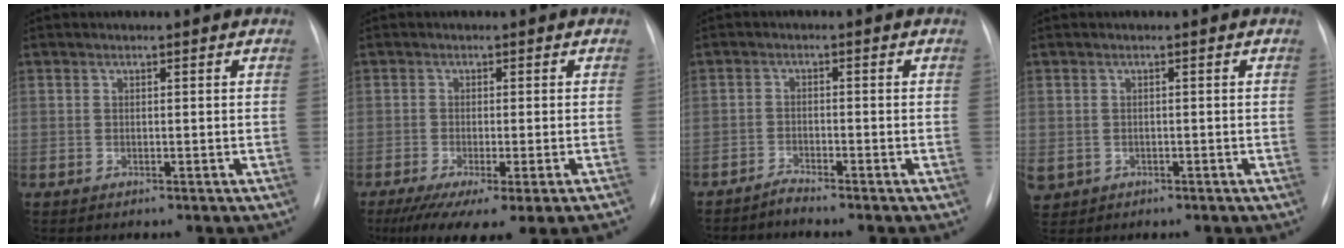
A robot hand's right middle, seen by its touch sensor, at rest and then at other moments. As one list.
[{"total": 12.2, "force": [-9.3, 0.7, 7.9], "torque": [-0.095, -0.029, -0.138]}, {"total": 1.7, "force": [-1.7, -0.3, -0.1], "torque": [0.003, -0.007, -0.033]}, {"total": 4.3, "force": [-1.8, 3.8, 1.3], "torque": [-0.036, 0.002, -0.019]}]